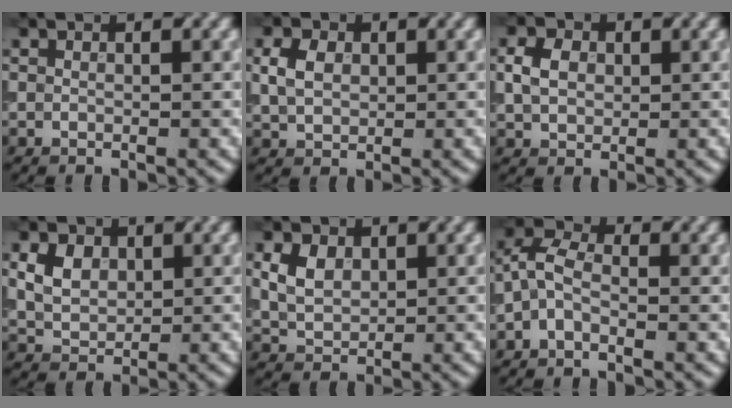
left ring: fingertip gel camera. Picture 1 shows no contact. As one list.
[{"total": 2.8, "force": [0.5, 2.0, 1.8], "torque": [-0.045, 0.010, 0.015]}, {"total": 2.8, "force": [0.2, 2.1, 1.8], "torque": [-0.043, 0.009, 0.010]}, {"total": 3.7, "force": [1.3, 2.6, 2.3], "torque": [-0.054, 0.011, 0.026]}, {"total": 3.1, "force": [0.9, 2.2, 2.0], "torque": [-0.048, 0.007, 0.023]}, {"total": 2.9, "force": [-1.2, 1.5, 2.2], "torque": [-0.049, 0.018, -0.026]}]